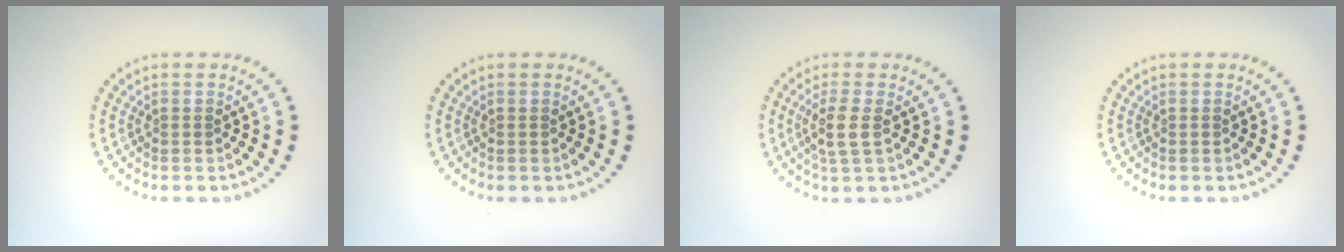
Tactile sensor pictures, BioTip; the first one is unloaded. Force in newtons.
{"total": 0.0}
{"total": 2.4, "press": 2.0, "slide": 1.3}
{"total": 0.0}